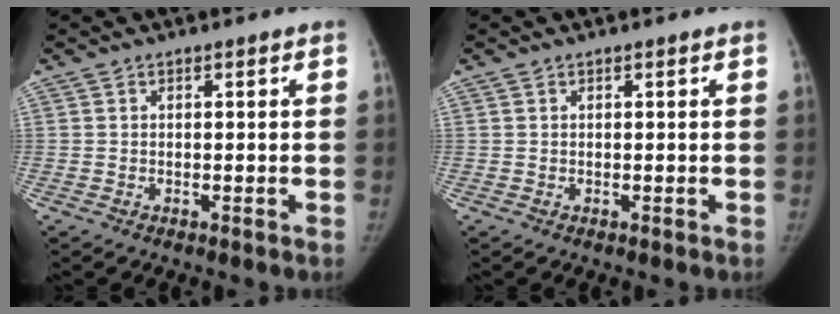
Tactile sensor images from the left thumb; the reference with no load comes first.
{"total": 0.0}